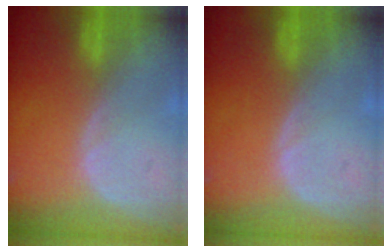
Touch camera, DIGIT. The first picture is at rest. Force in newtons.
{"total": 0.0}